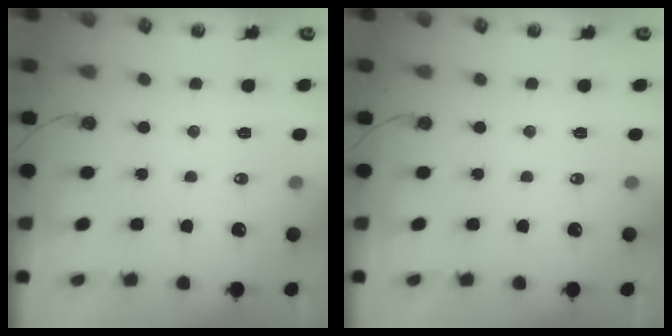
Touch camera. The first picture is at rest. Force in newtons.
{"total": 0.0}